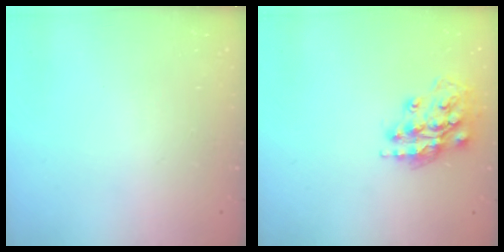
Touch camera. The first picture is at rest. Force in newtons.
{"total": 14.9, "press": 14.9, "slide": 1.1}